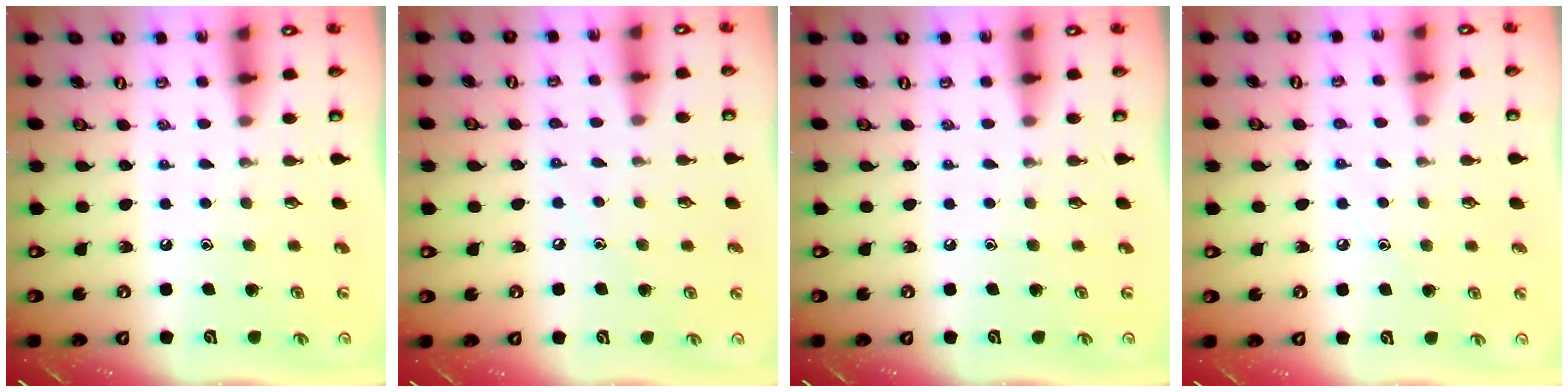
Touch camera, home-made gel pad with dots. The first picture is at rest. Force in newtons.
{"total": 3.8, "press": 3.8, "slide": 0.5}
{"total": 0.0}
{"total": 3.7, "press": 3.7, "slide": 0.5}